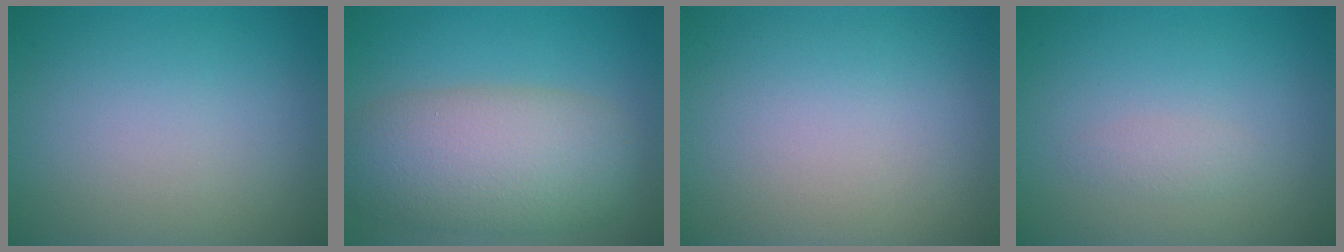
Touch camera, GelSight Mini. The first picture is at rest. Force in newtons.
{"total": 8.3, "press": 8.3, "slide": 0.2}
{"total": 0.0}
{"total": 1.0, "press": 1.0, "slide": 0.0}